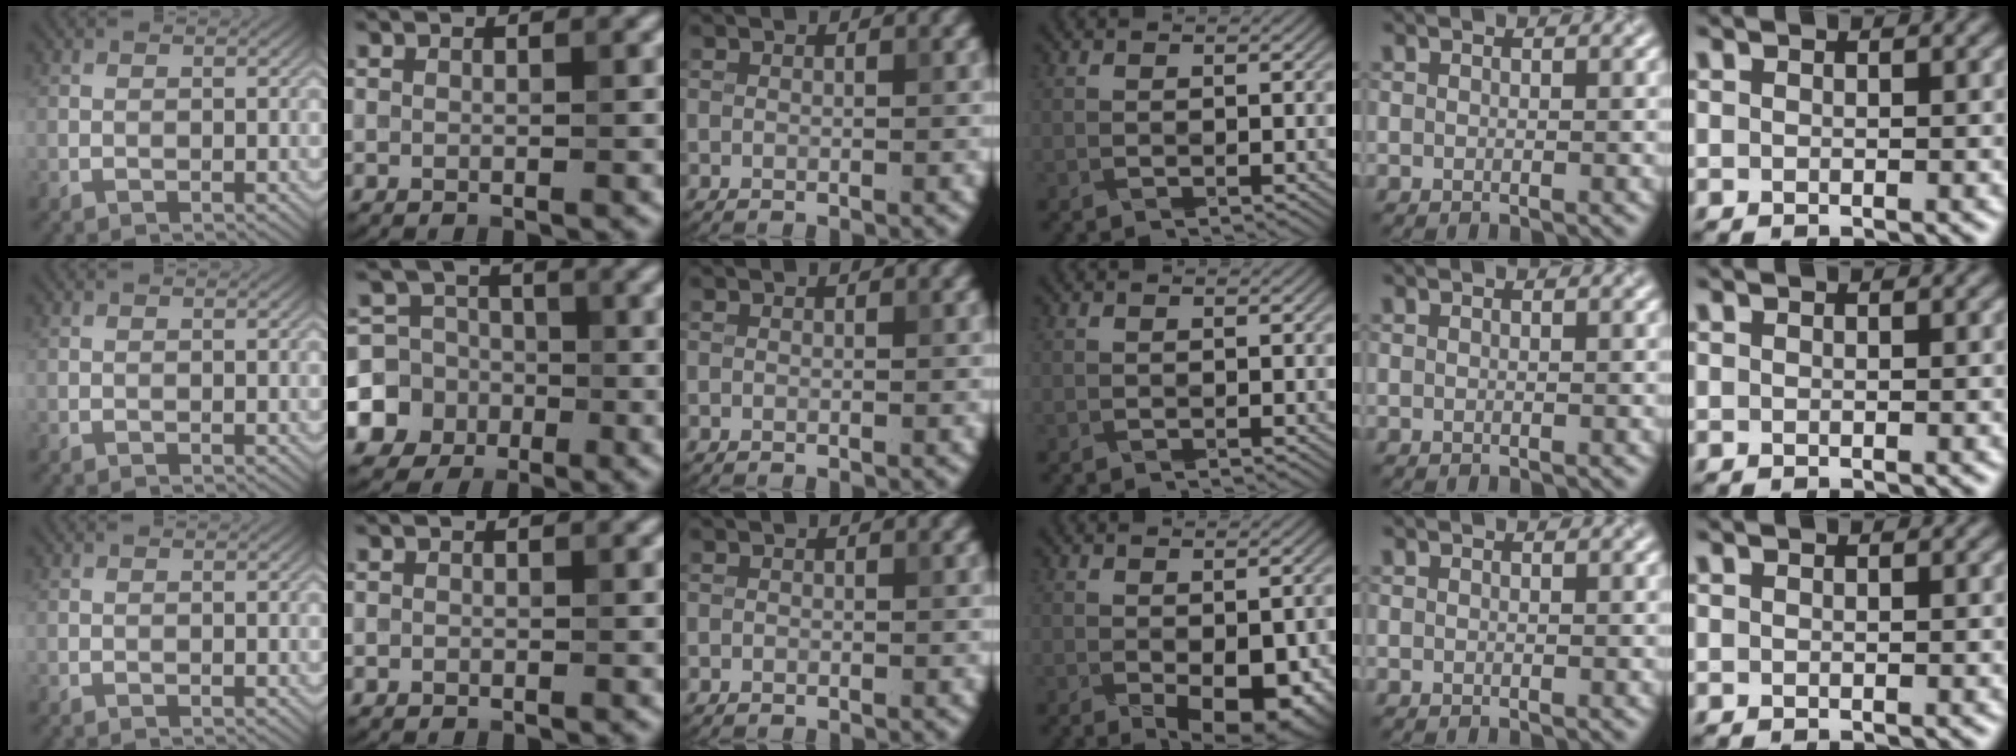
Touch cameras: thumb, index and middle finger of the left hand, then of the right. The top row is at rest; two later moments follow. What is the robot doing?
{"motion": "fold", "object": "handkerchief"}